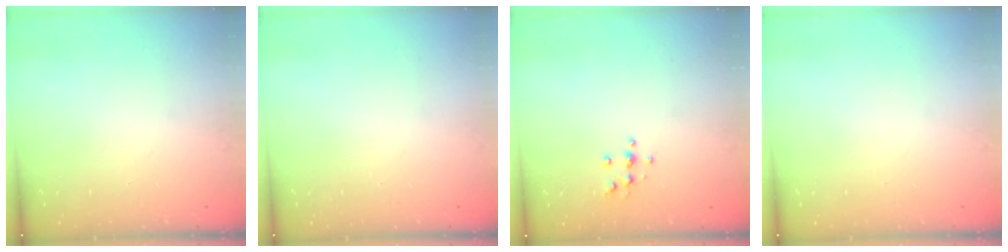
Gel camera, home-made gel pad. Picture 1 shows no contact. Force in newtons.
{"total": 0.0}
{"total": 4.2, "press": 4.2, "slide": 0.3}
{"total": 0.0}